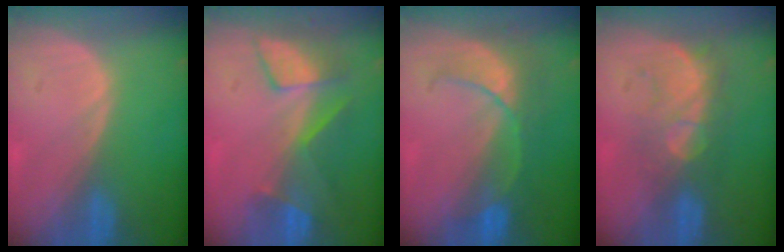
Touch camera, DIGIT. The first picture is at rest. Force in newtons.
{"total": 8.6, "press": 7.2, "slide": 4.7}
{"total": 8.0, "press": 7.3, "slide": 3.3}
{"total": 7.6, "press": 7.1, "slide": 2.8}